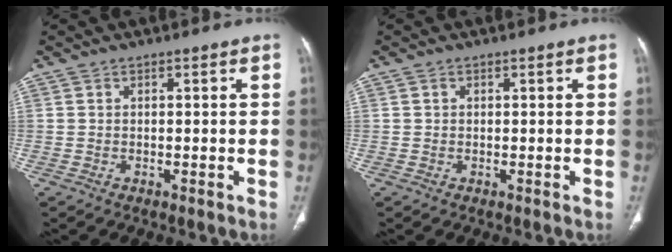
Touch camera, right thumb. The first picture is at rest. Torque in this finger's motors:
{"motor_torque": [-0.39, -0.02, -0.26, 0.01, 0.07]}